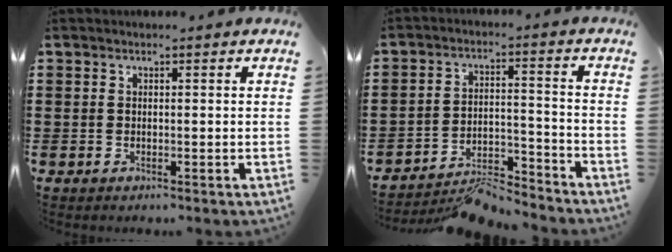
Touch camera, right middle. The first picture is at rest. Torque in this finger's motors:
{"motor_torque": [1.04, -0.99, 0.43, 0.03]}